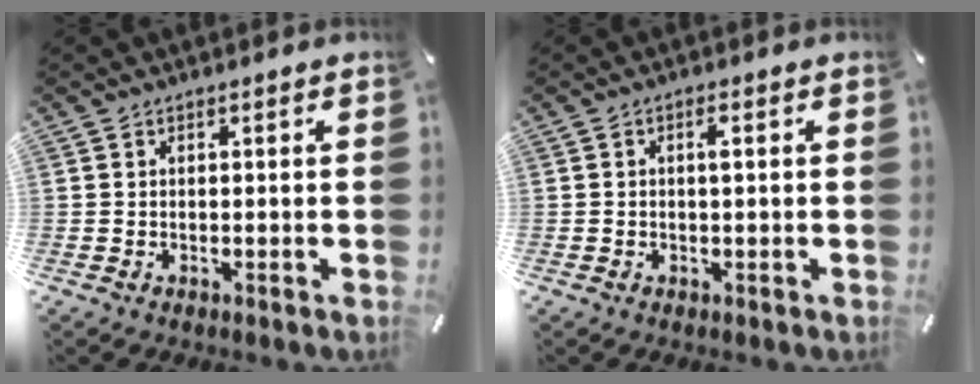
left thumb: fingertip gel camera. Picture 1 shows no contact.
{"total": 1.6, "force": [0.1, 0.4, 1.5], "torque": [-0.030, 0.003, 0.001]}